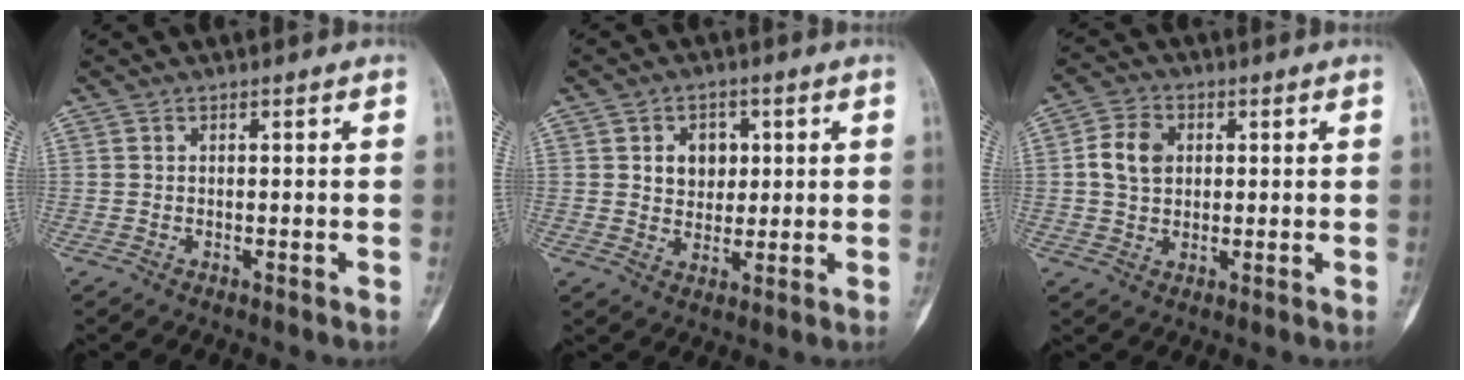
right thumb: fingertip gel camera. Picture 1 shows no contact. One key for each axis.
{"total": 6.1, "fx": 1.5, "fy": 4.8, "fz": 3.3, "tx": -0.018, "ty": -0.005, "tz": 0.024}
{"total": 6.8, "fx": 1.1, "fy": 5.2, "fz": 4.2, "tx": -0.067, "ty": 0.006, "tz": 0.016}